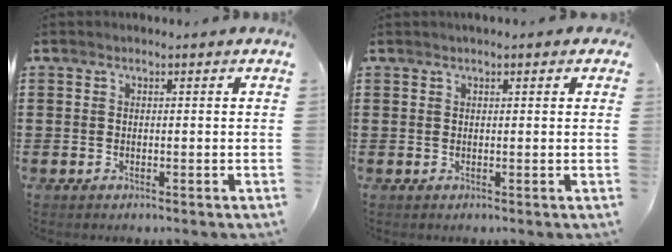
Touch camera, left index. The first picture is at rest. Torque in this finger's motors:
{"motor_torque": [1.17, -0.97, 0.56, 0.12]}